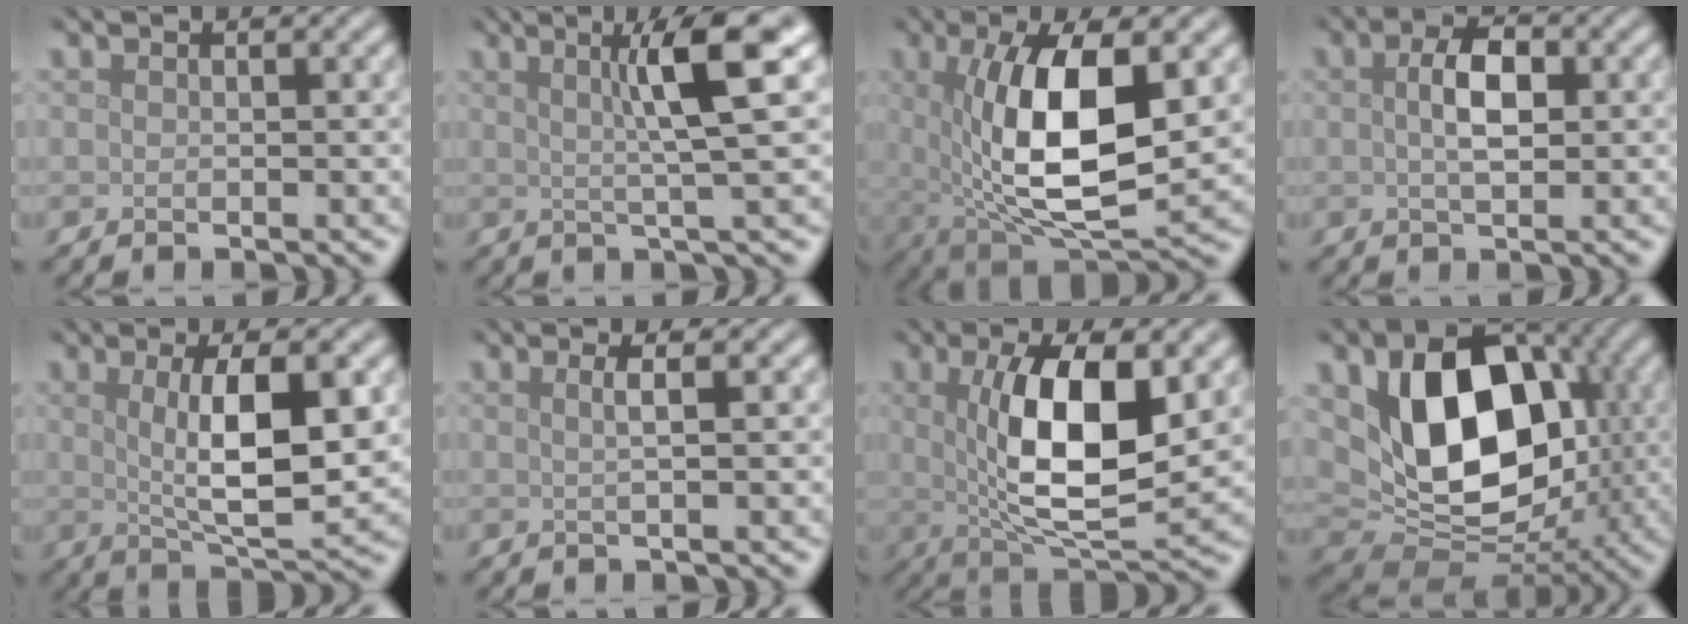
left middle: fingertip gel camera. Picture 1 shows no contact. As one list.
[{"total": 6.7, "force": [1.9, 0.7, 6.4], "torque": [-0.093, 0.016, 0.031]}, {"total": 11.7, "force": [1.4, 4.6, 10.6], "torque": [-0.176, -0.008, 0.023]}, {"total": 3.4, "force": [0.4, 1.6, 3.0], "torque": [-0.059, 0.004, 0.005]}, {"total": 7.7, "force": [1.1, 2.1, 7.3], "torque": [-0.117, -0.008, 0.024]}, {"total": 1.9, "force": [0.5, 0.6, 1.8], "torque": [-0.026, 0.005, -0.006]}, {"total": 9.7, "force": [1.5, 3.2, 9.1], "torque": [-0.152, -0.009, 0.029]}, {"total": 13.4, "force": [1.7, 9.5, 9.3], "torque": [-0.141, -0.016, 0.034]}]